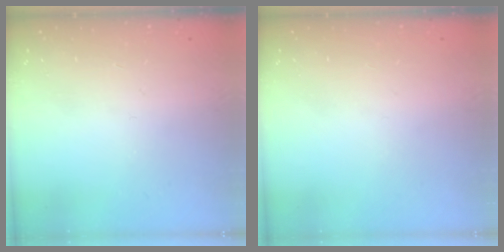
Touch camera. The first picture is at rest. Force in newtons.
{"total": 0.0}